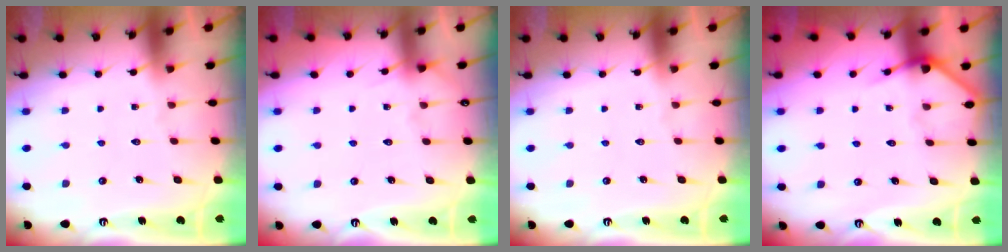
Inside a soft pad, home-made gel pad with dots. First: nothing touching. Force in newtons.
{"total": 3.7, "press": 3.7, "slide": 0.6}
{"total": 0.0}
{"total": 4.9, "press": 4.8, "slide": 0.2}